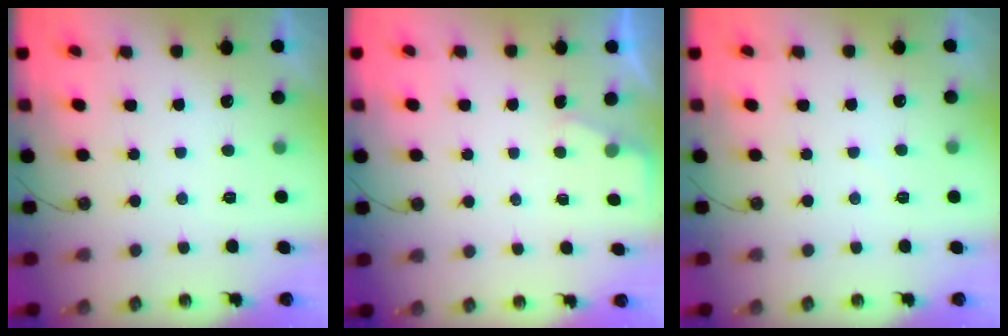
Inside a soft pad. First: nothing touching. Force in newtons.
{"total": 1.8, "press": 1.8, "slide": 0.3}
{"total": 3.4, "press": 3.3, "slide": 0.5}